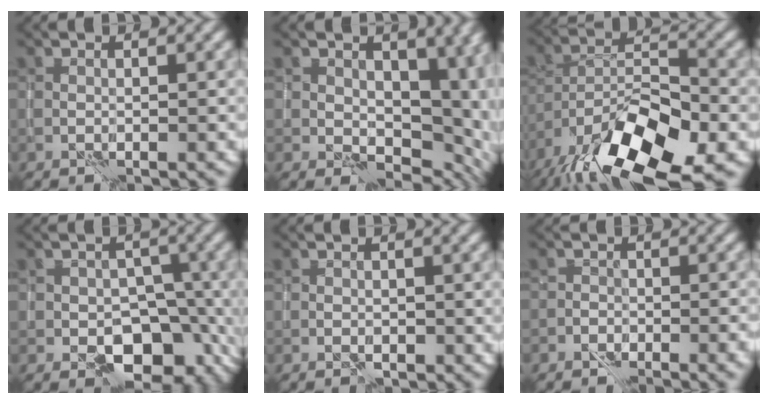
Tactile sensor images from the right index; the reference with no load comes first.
{"total": 10.8, "force": [0.9, 7.6, 7.6], "torque": [-0.059, -0.023, 0.022]}
{"total": 14.6, "force": [-10.3, 5.2, 8.9], "torque": [-0.171, -0.012, -0.170]}
{"total": 8.3, "force": [-3.2, 5.5, 5.3], "torque": [-0.043, -0.008, -0.047]}
{"total": 0.6, "force": [-0.3, 0.5, 0.2], "torque": [0.000, -0.003, -0.006]}
{"total": 3.3, "force": [-2.4, 1.8, 1.4], "torque": [0.003, 0.009, -0.042]}